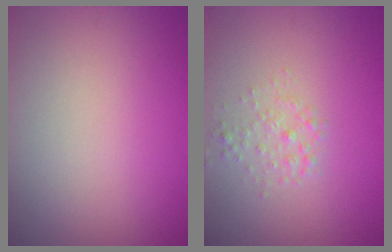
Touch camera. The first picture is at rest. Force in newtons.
{"total": 1.4, "press": 1.4, "slide": 0.0}